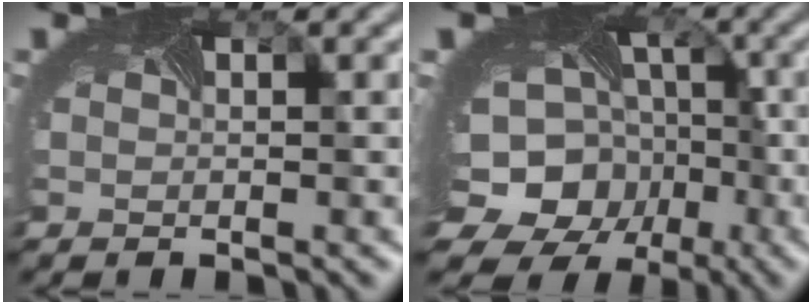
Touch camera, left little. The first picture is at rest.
{"total": 13.7, "force": [-4.2, 11.5, 6.1], "torque": [-0.123, -0.039, -0.071]}